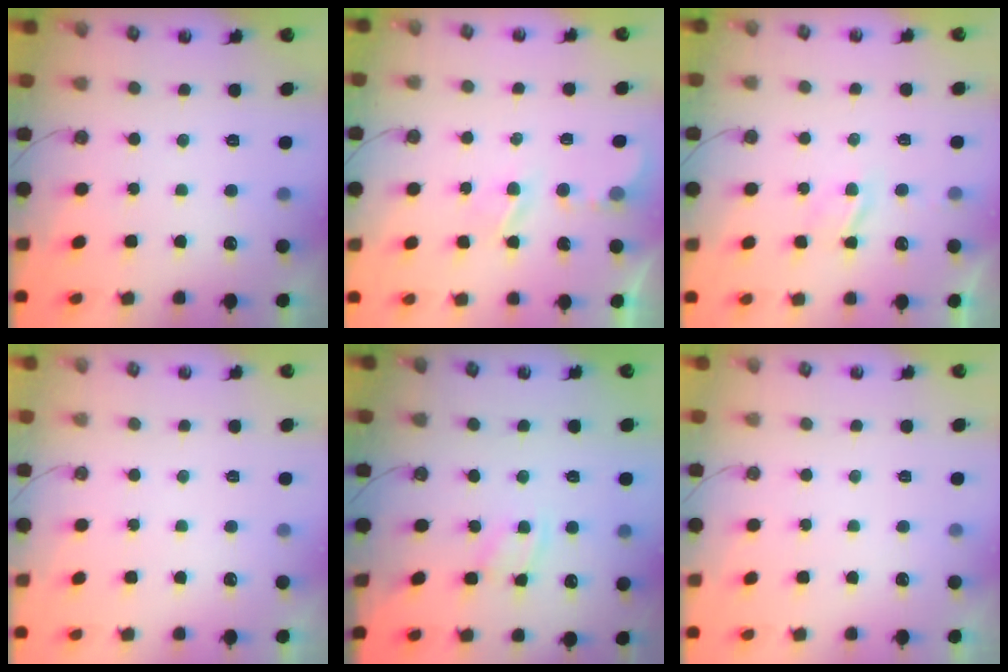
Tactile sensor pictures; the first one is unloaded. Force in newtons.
{"total": 3.2, "press": 3.2, "slide": 0.4}
{"total": 3.9, "press": 3.9, "slide": 0.6}
{"total": 0.0}
{"total": 3.9, "press": 3.8, "slide": 0.5}
{"total": 0.0}